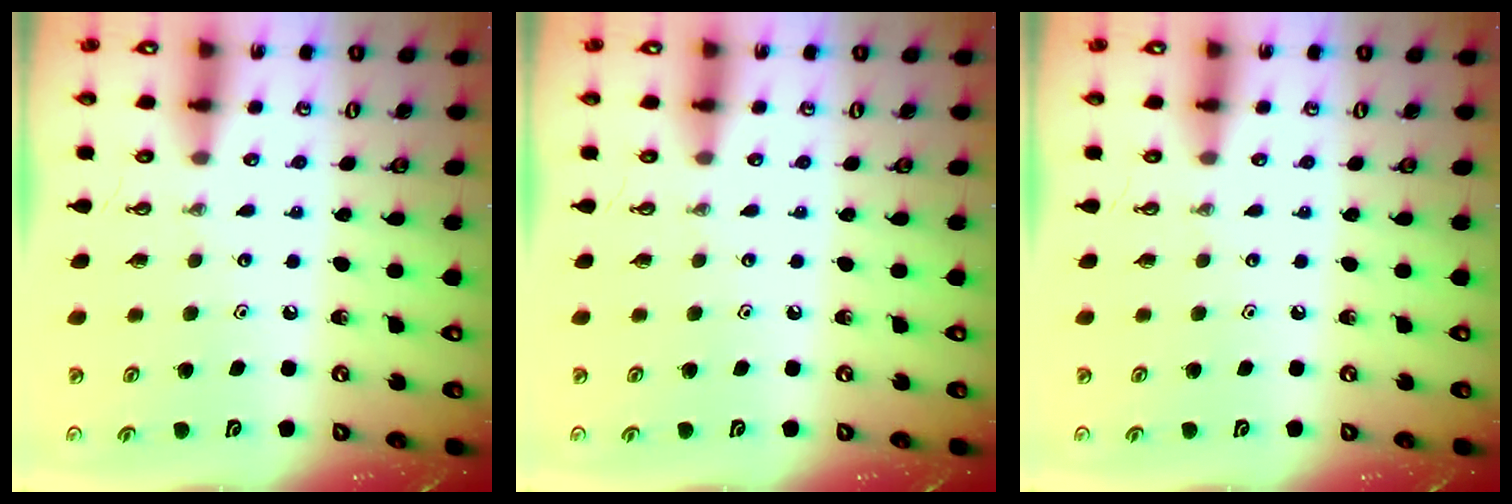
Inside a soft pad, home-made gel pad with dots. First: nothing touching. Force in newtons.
{"total": 0.0}
{"total": 0.0}